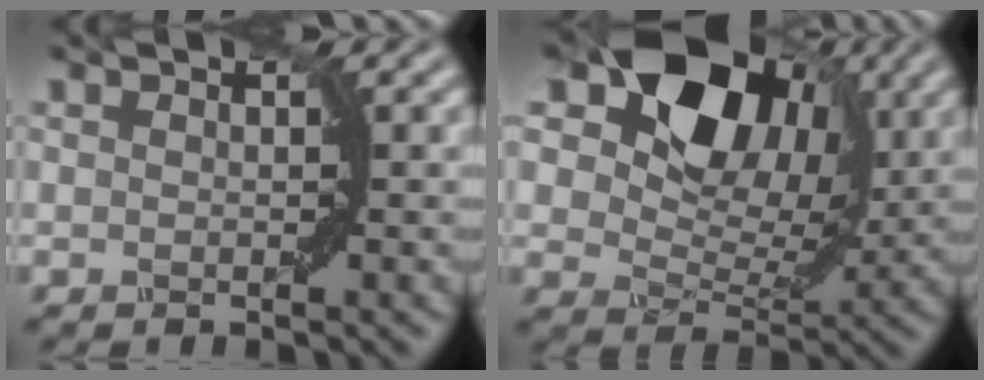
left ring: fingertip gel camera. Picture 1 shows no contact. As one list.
[{"total": 12.6, "force": [5.8, 7.9, 7.9], "torque": [-0.137, 0.026, 0.090]}]